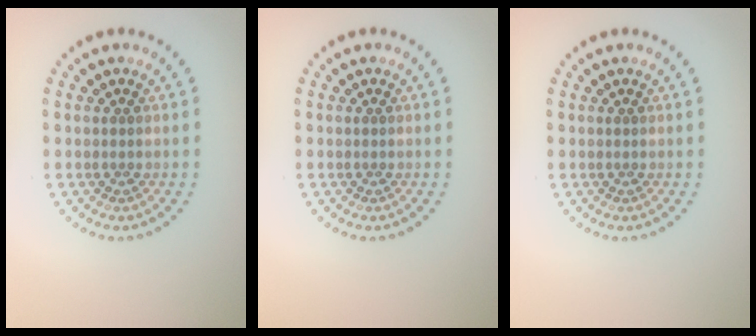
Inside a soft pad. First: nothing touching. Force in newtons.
{"total": 0.0}
{"total": 0.0}